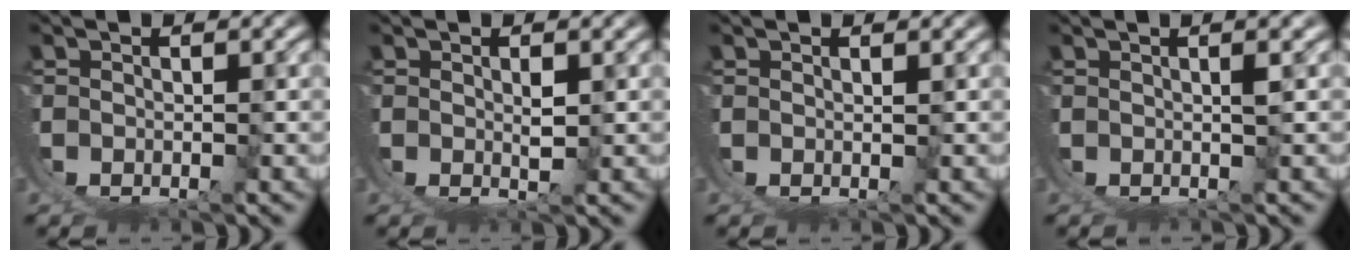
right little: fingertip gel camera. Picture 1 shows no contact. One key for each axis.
{"total": 1.1, "fx": 0.5, "fy": -0.4, "fz": 0.9, "tx": -0.013, "ty": -0.007, "tz": 0.013}
{"total": 0.9, "fx": 0.6, "fy": -0.7, "fz": 0.1, "tx": 0.003, "ty": 0.001, "tz": 0.012}
{"total": 1.7, "fx": 0.8, "fy": -0.9, "fz": 1.1, "tx": -0.004, "ty": 0.010, "tz": 0.014}